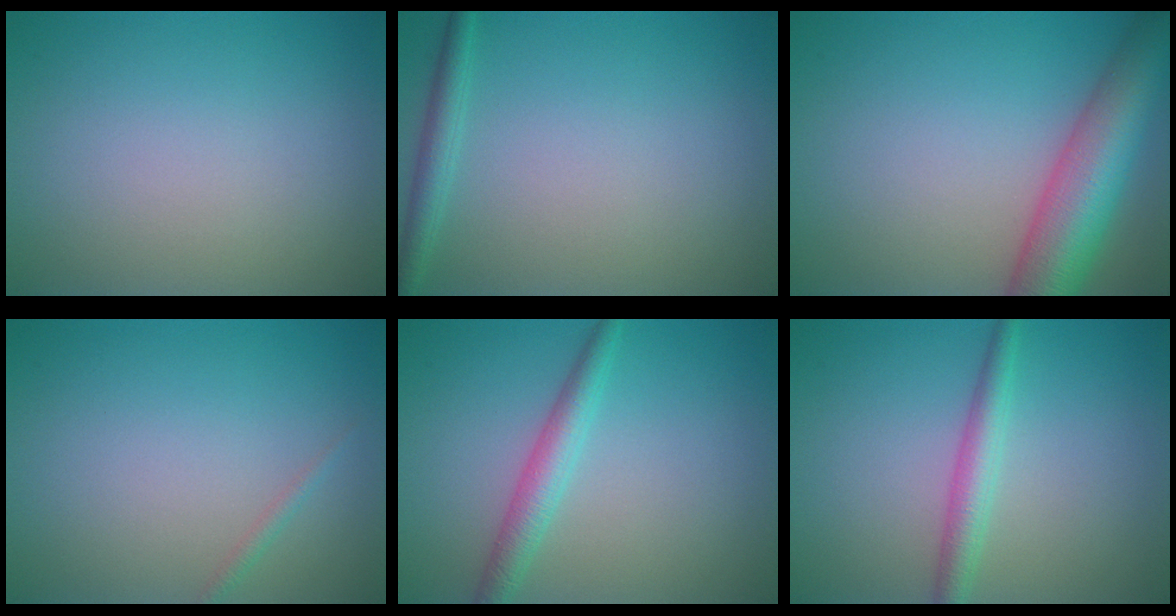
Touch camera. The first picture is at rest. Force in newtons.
{"total": 1.8, "press": 1.8, "slide": 0.1}
{"total": 8.8, "press": 8.8, "slide": 0.4}
{"total": 0.7, "press": 0.7, "slide": 0.0}
{"total": 2.8, "press": 2.8, "slide": 0.1}
{"total": 2.7, "press": 2.7, "slide": 0.0}